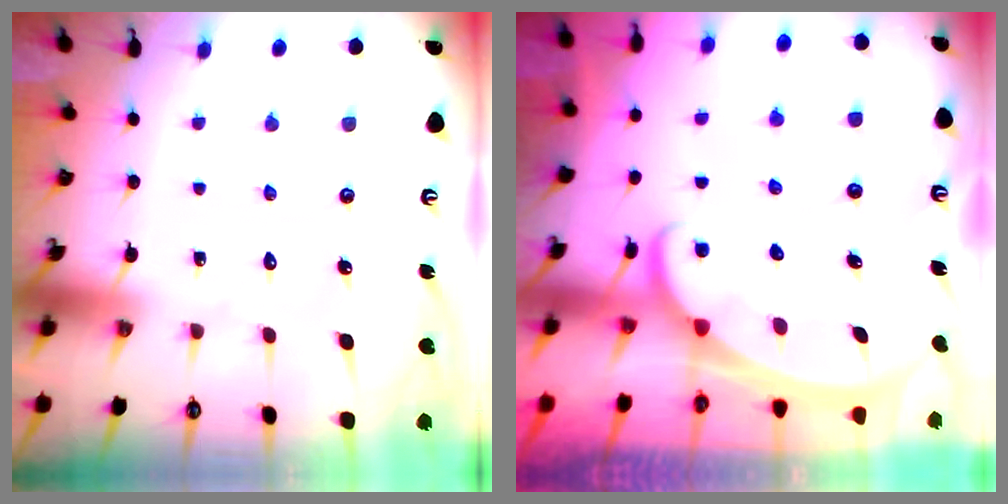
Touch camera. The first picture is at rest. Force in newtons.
{"total": 2.4, "press": 2.3, "slide": 0.3}